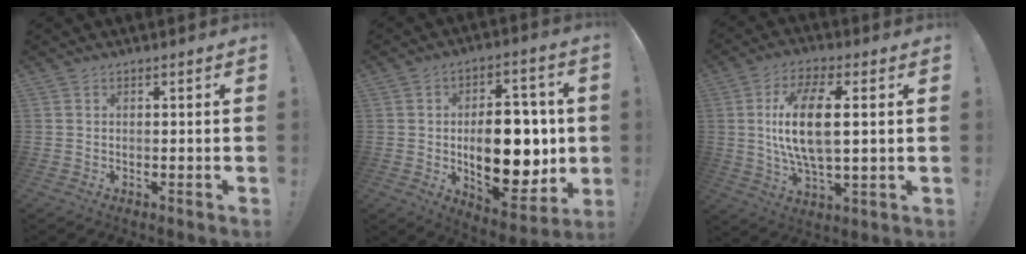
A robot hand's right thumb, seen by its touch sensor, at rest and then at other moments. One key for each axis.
{"total": 21.4, "fx": -0.9, "fy": 12.2, "fz": 17.6, "tx": -0.257, "ty": -0.006, "tz": -0.003}
{"total": 14.7, "fx": 1.8, "fy": 5.6, "fz": 13.4, "tx": -0.255, "ty": -0.006, "tz": 0.023}